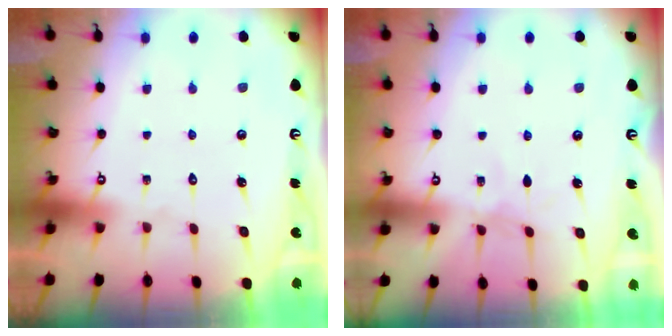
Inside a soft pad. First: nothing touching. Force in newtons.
{"total": 2.7, "press": 2.7, "slide": 0.4}